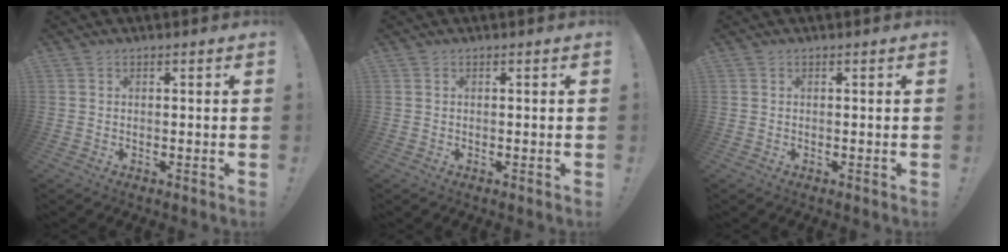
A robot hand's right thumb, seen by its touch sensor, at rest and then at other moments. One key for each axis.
{"total": 0.0}
{"total": 0.0}